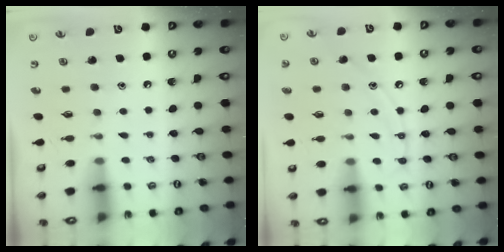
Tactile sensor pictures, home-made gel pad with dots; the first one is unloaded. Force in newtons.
{"total": 8.5, "press": 8.5, "slide": 0.6}